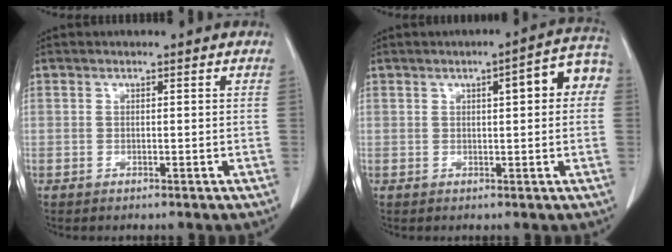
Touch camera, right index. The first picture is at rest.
{"total": 7.2, "force": [1.5, 1.6, 6.8], "torque": [-0.083, 0.027, 0.013]}